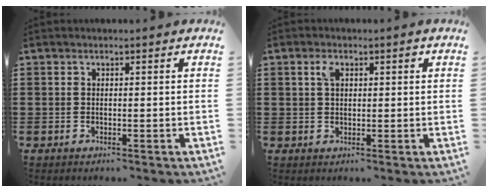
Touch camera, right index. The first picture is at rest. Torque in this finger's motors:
{"motor_torque": [0.36, -0.29, 0.06, 0.03]}